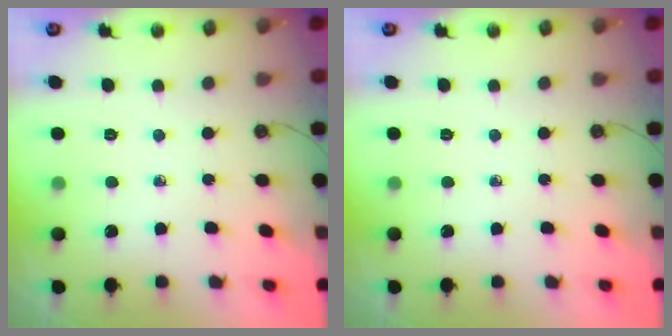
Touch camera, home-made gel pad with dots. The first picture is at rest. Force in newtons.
{"total": 0.0}